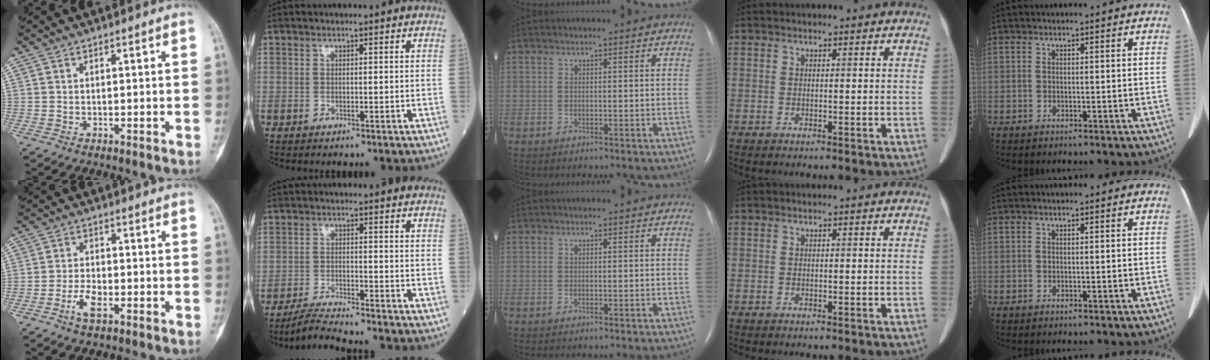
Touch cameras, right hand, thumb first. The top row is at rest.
{"thumb": {"total": 4.3, "force": [-2.0, 2.0, 3.3], "torque": [-0.063, 0.010, -0.039]}, "index": {"total": 5.2, "force": [-4.9, -0.9, 1.4], "torque": [-0.029, -0.021, -0.093]}}